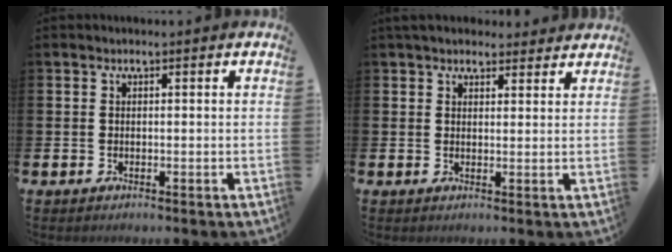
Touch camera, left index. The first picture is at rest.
{"total": 3.4, "force": [3.1, 1.2, 0.6], "torque": [-0.004, -0.012, 0.054]}